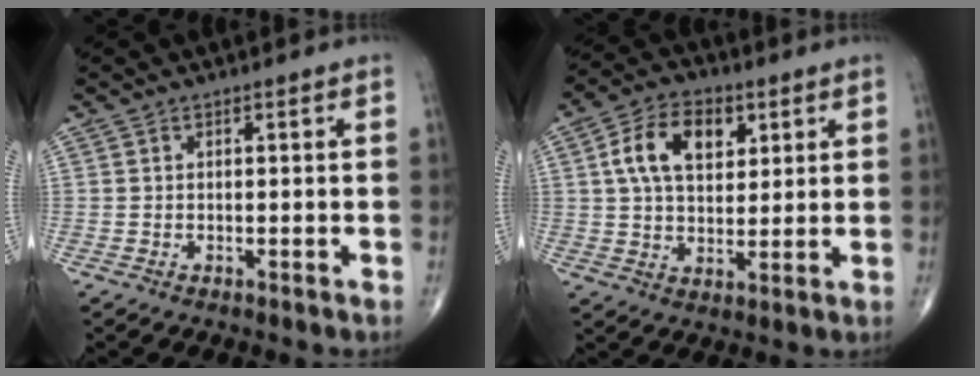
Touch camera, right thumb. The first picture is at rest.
{"total": 11.7, "force": [3.8, 7.3, 8.3], "torque": [-0.125, -0.002, 0.063]}